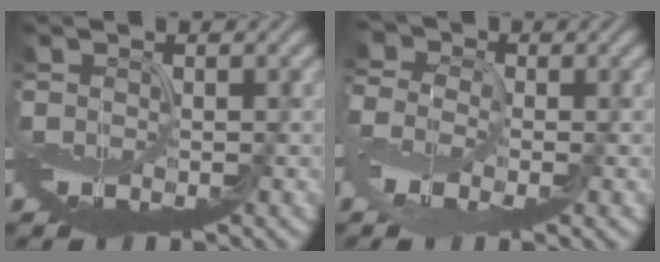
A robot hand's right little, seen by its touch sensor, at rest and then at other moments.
{"total": 4.5, "force": [-1.3, 3.1, 3.0], "torque": [-0.090, -0.005, -0.029]}